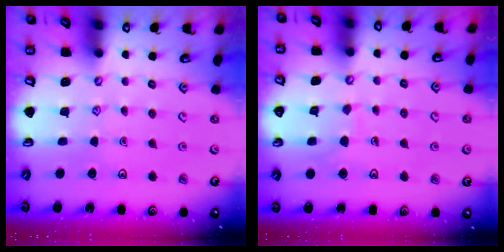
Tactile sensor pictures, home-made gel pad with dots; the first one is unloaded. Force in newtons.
{"total": 5.1, "press": 5.1, "slide": 0.3}